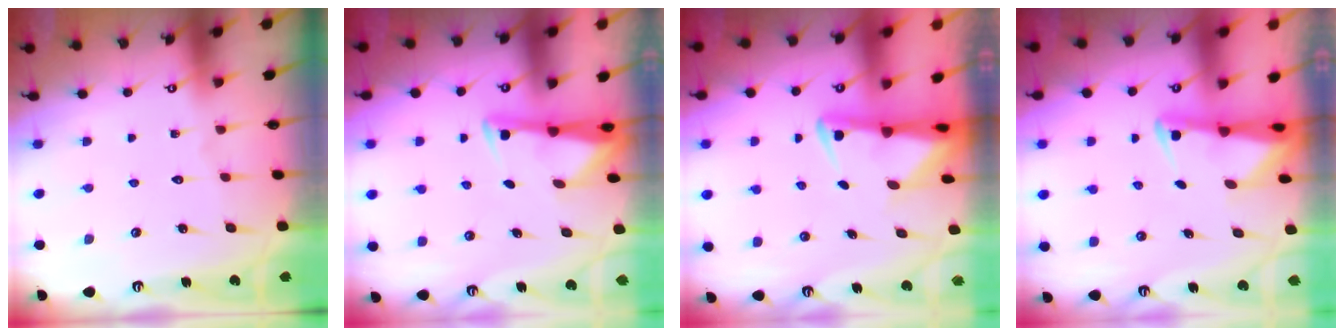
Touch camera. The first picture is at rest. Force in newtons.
{"total": 3.2, "press": 3.2, "slide": 0.5}
{"total": 3.3, "press": 3.2, "slide": 0.7}
{"total": 2.4, "press": 2.3, "slide": 0.4}